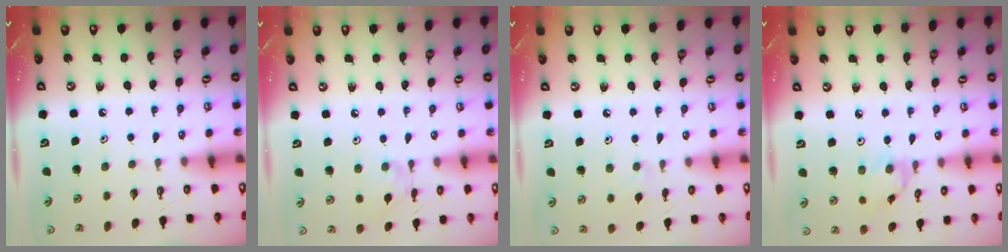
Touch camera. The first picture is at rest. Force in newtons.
{"total": 2.0, "press": 2.0, "slide": 0.2}
{"total": 4.7, "press": 4.7, "slide": 0.7}
{"total": 2.4, "press": 2.4, "slide": 0.1}